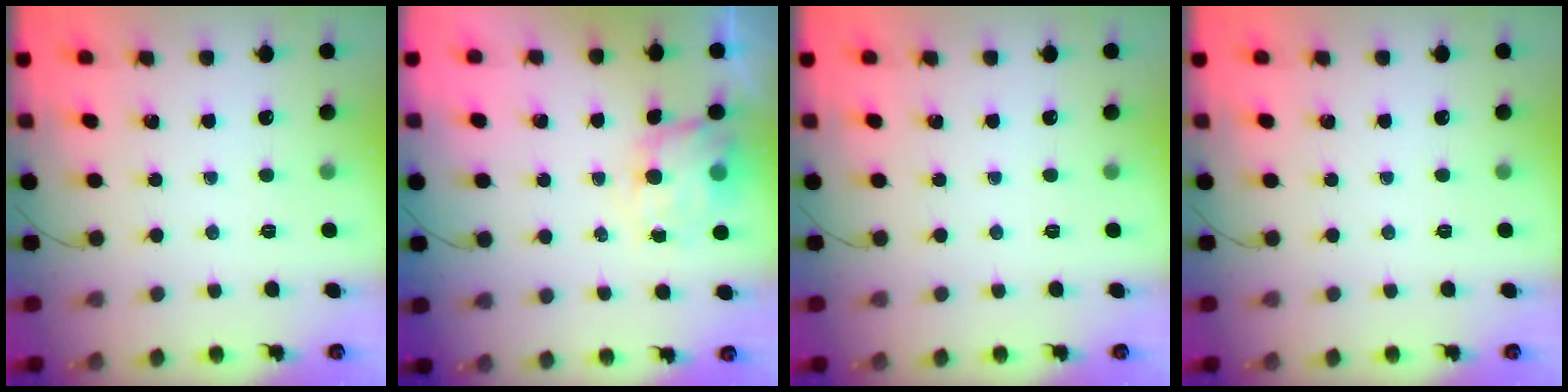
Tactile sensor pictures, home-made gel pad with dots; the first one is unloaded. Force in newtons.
{"total": 5.2, "press": 5.0, "slide": 1.3}
{"total": 0.0}
{"total": 0.0}